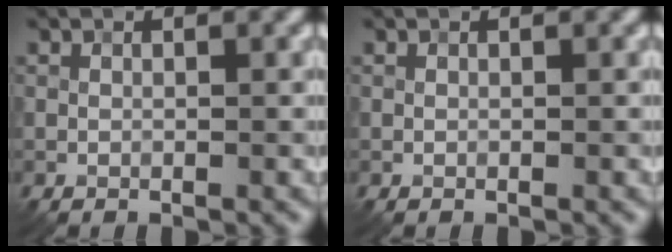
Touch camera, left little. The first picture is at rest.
{"total": 0.0}